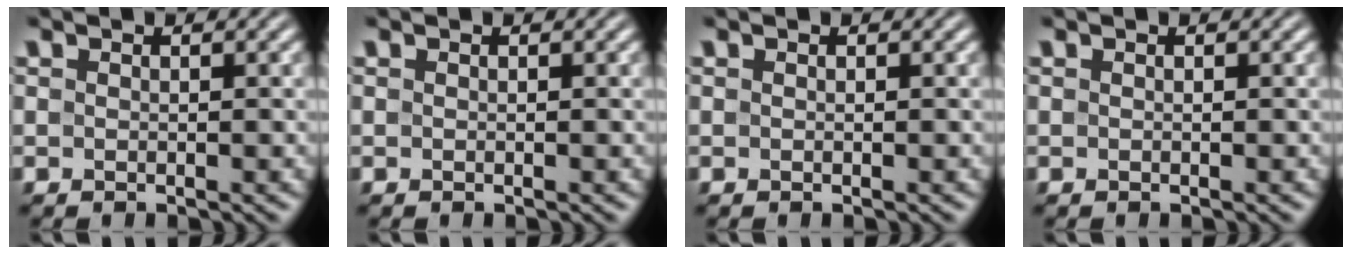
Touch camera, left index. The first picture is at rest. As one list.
[{"total": 0.0}, {"total": 0.0}, {"total": 0.0}]